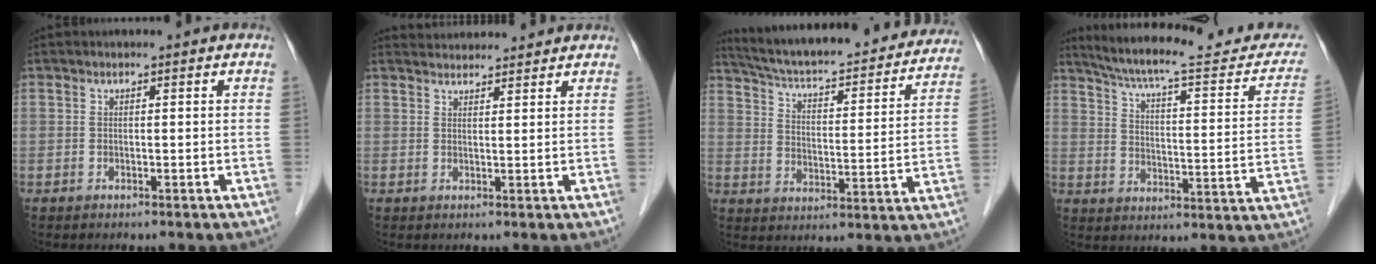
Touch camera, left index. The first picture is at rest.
{"total": 5.3, "force": [5.2, 0.7, 0.5], "torque": [-0.010, 0.031, 0.071]}
{"total": 28.7, "force": [25.7, 5.2, 11.6], "torque": [-0.188, -0.028, 0.332]}
{"total": 23.0, "force": [20.3, 3.5, 10.2], "torque": [-0.148, -0.020, 0.262]}